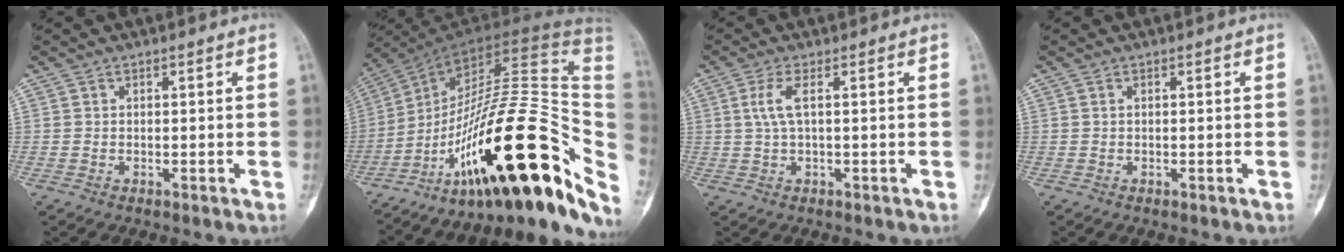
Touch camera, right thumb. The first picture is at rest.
{"total": 36.9, "force": [-13.6, 13.4, 31.6], "torque": [-0.388, 0.089, -0.209]}
{"total": 3.4, "force": [0.7, 0.7, 3.3], "torque": [-0.094, 0.008, 0.016]}
{"total": 0.0}